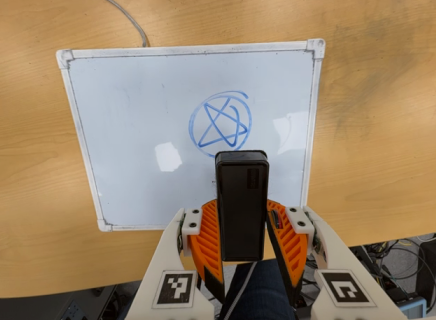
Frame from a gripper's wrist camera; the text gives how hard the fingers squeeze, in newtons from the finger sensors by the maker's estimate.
{"total": 5.1, "left": 4.6, "right": 5.6}